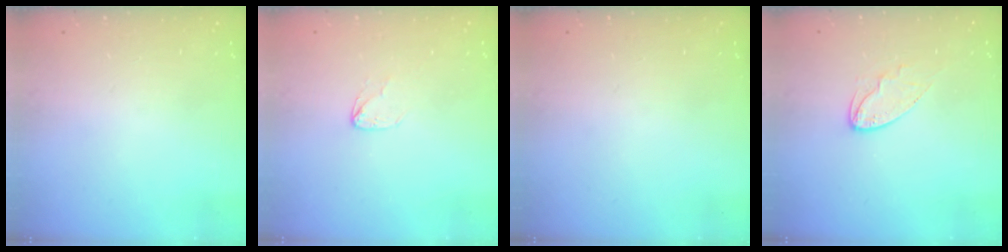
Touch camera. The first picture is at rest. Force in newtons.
{"total": 3.8, "press": 3.8, "slide": 0.4}
{"total": 0.0}
{"total": 7.2, "press": 7.2, "slide": 0.4}